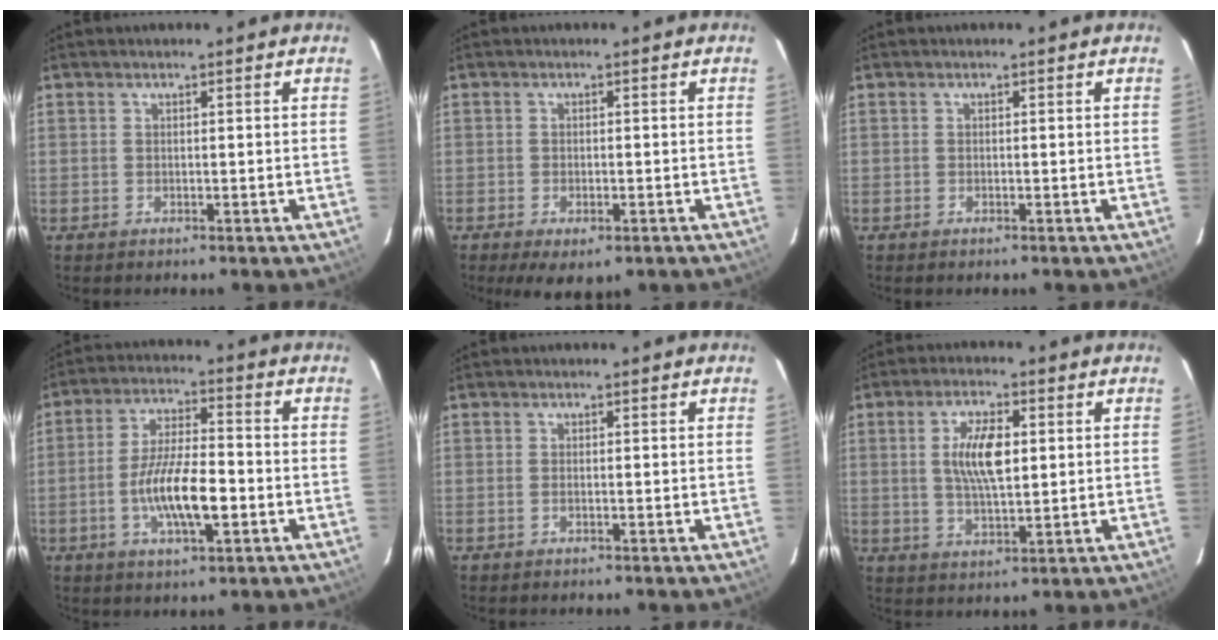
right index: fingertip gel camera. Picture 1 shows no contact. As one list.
[{"total": 6.3, "force": [-3.8, 2.7, 4.2], "torque": [-0.091, -0.025, -0.057]}, {"total": 0.0}, {"total": 11.2, "force": [-3.2, 3.1, 10.3], "torque": [-0.201, -0.003, -0.056]}, {"total": 0.7, "force": [-0.2, 0.1, 0.6], "torque": [-0.013, 0.001, -0.005]}, {"total": 8.4, "force": [1.4, 3.2, 7.6], "torque": [-0.143, 0.005, 0.028]}]